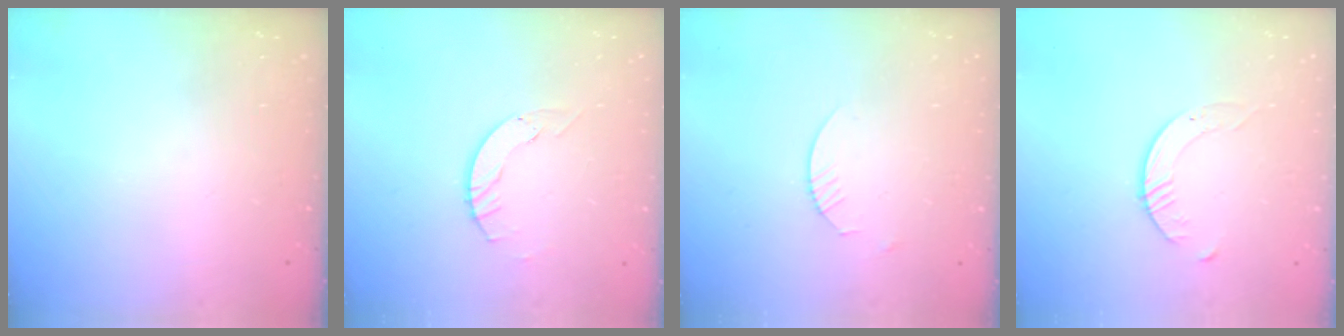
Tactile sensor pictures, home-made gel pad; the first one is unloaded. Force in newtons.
{"total": 4.5, "press": 4.5, "slide": 0.5}
{"total": 1.8, "press": 1.8, "slide": 0.2}
{"total": 2.6, "press": 2.6, "slide": 0.3}